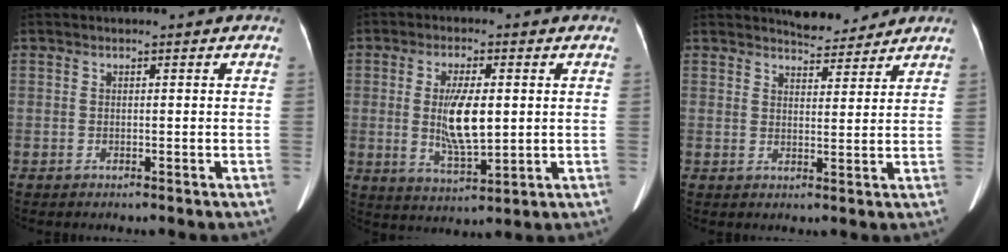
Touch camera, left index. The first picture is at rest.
{"total": 8.4, "force": [0.5, 2.3, 8.0], "torque": [-0.159, -0.006, 0.014]}
{"total": 4.8, "force": [4.7, 1.1, 0.5], "torque": [-0.012, 0.002, 0.068]}